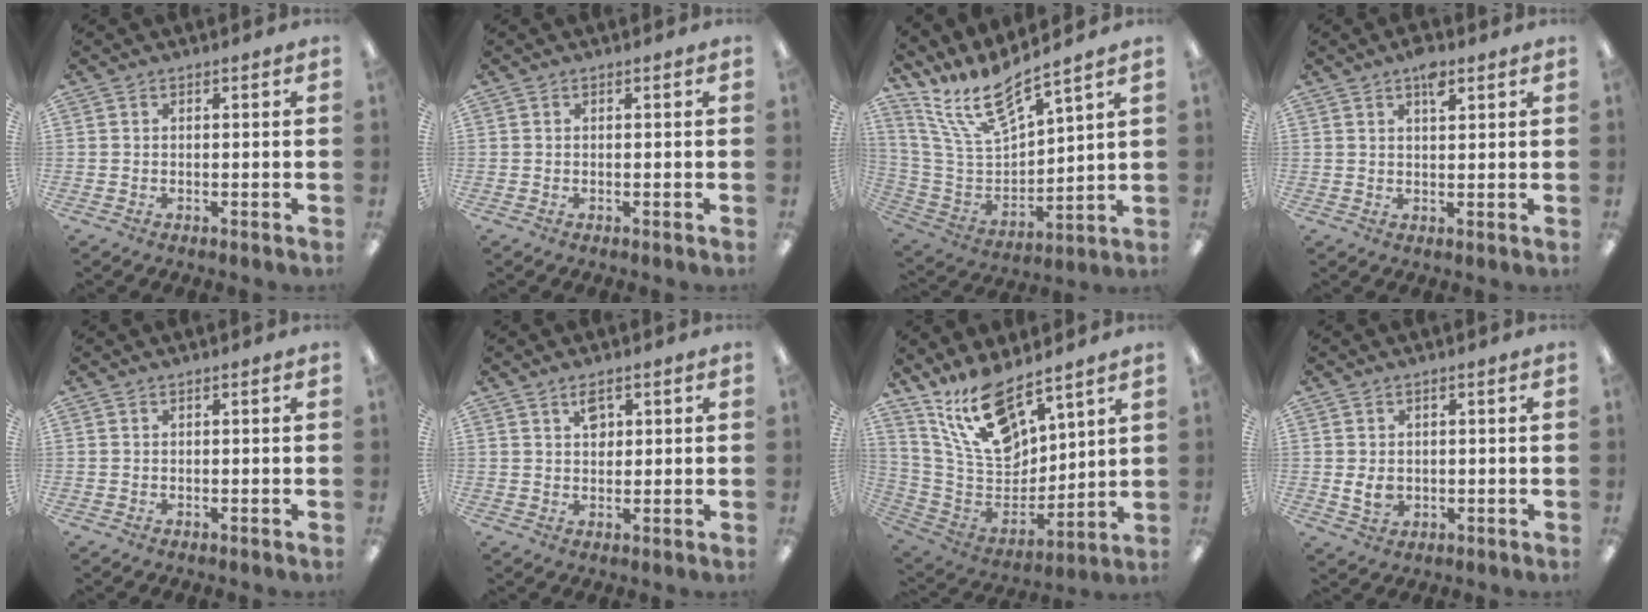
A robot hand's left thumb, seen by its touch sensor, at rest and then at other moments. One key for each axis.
{"total": 0.0}
{"total": 15.0, "fx": 11.9, "fy": 4.1, "fz": 8.1, "tx": -0.193, "ty": -0.074, "tz": 0.213}
{"total": 4.3, "fx": 2.7, "fy": 1.7, "fz": 2.8, "tx": -0.037, "ty": -0.008, "tz": 0.043}
{"total": 0.0}
{"total": 3.7, "fx": 2.2, "fy": 2.2, "fz": 2.0, "tx": -0.020, "ty": -0.008, "tz": 0.036}
{"total": 17.0, "fx": 12.5, "fy": 7.5, "fz": 8.8, "tx": -0.173, "ty": -0.064, "tz": 0.229}
{"total": 3.4, "fx": 0.4, "fy": 2.6, "fz": 2.2, "tx": -0.039, "ty": -0.003, "tz": 0.005}